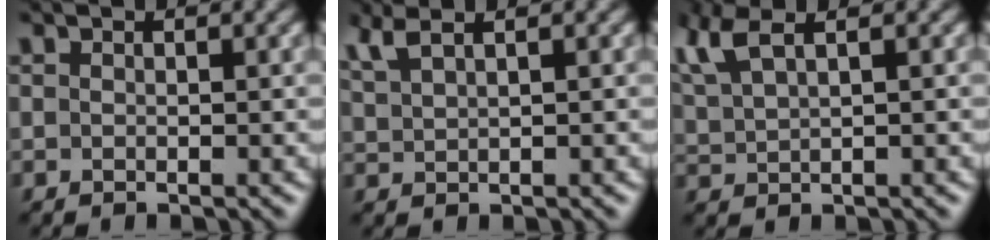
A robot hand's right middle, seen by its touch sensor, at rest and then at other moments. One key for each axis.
{"total": 2.8, "fx": 2.0, "fy": 0.9, "fz": 1.7, "tx": -0.040, "ty": 0.012, "tz": 0.043}
{"total": 5.6, "fx": 3.4, "fy": 2.3, "fz": 3.9, "tx": -0.103, "ty": 0.026, "tz": 0.055}